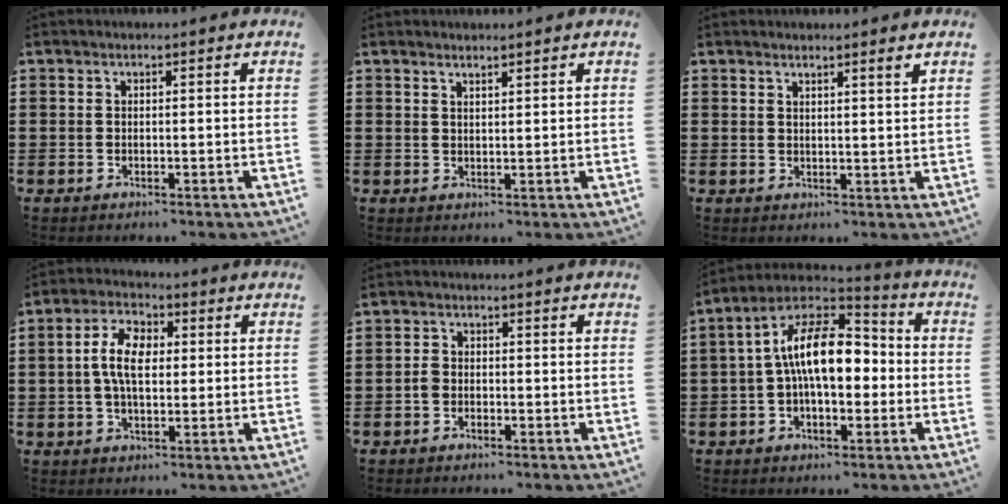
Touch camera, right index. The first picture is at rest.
{"total": 1.4, "force": [1.3, 0.1, 0.3], "torque": [-0.006, 0.001, 0.025]}
{"total": 1.8, "force": [1.7, -0.2, 0.8], "torque": [-0.008, -0.003, 0.029]}
{"total": 7.1, "force": [0.4, 4.0, 5.8], "torque": [-0.131, 0.012, 0.001]}
{"total": 1.9, "force": [-0.8, 1.4, 1.0], "torque": [-0.028, 0.001, -0.020]}
{"total": 12.7, "force": [0.5, 6.2, 11.0], "torque": [-0.219, 0.005, 0.005]}